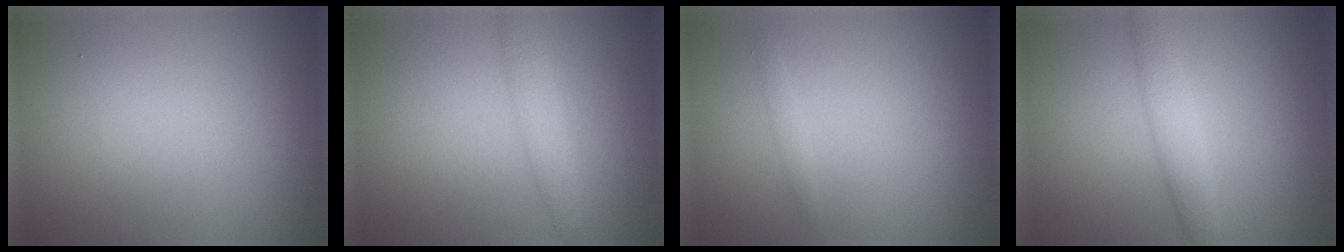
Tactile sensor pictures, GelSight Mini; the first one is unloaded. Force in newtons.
{"total": 2.3, "press": 2.3, "slide": 0.0}
{"total": 0.8, "press": 0.8, "slide": 0.1}
{"total": 2.9, "press": 2.9, "slide": 0.2}